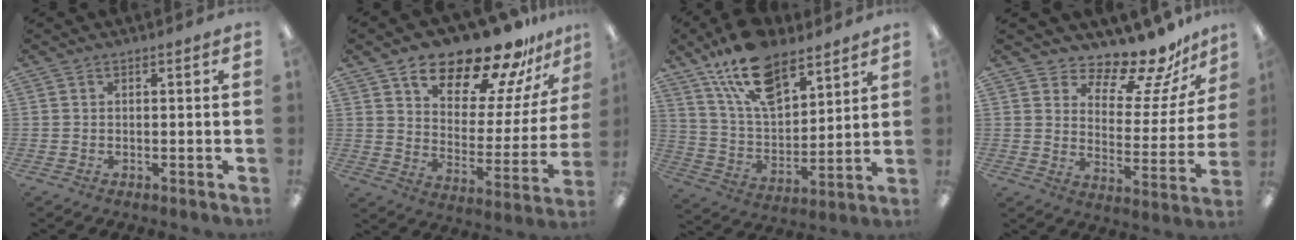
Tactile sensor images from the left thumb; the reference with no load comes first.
{"total": 20.5, "force": [17.0, 6.9, 9.1], "torque": [-0.147, -0.129, 0.286]}
{"total": 17.7, "force": [12.2, 8.5, 9.6], "torque": [-0.177, -0.055, 0.220]}
{"total": 12.6, "force": [11.4, 3.7, 4.0], "torque": [-0.058, -0.107, 0.195]}